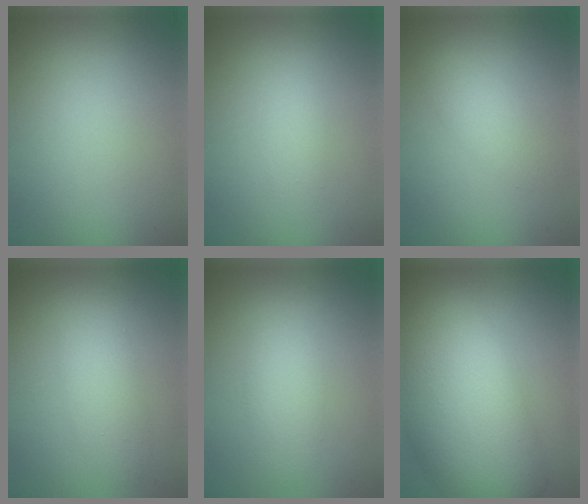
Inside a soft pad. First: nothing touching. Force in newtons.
{"total": 1.5, "press": 1.5, "slide": 0.1}
{"total": 2.2, "press": 2.2, "slide": 0.1}
{"total": 3.0, "press": 3.0, "slide": 0.2}
{"total": 2.7, "press": 2.7, "slide": 0.1}
{"total": 14.7, "press": 14.6, "slide": 1.0}